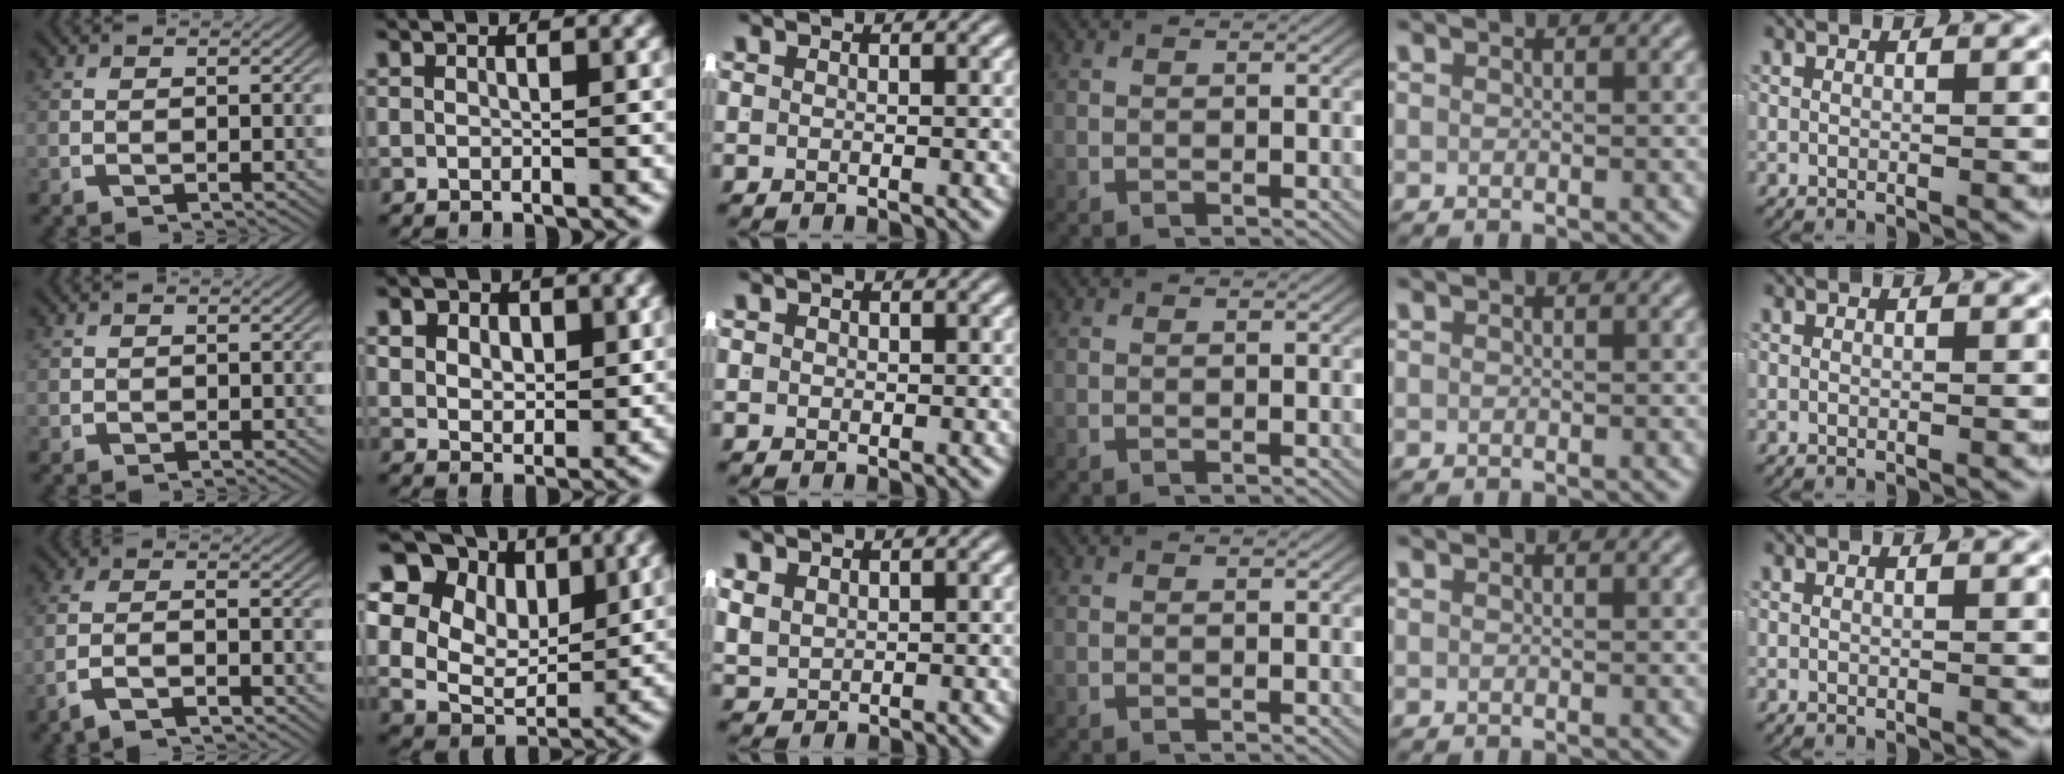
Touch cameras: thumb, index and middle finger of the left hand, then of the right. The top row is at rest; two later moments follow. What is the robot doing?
{"motion": "lift_and_place", "object": "shirt"}